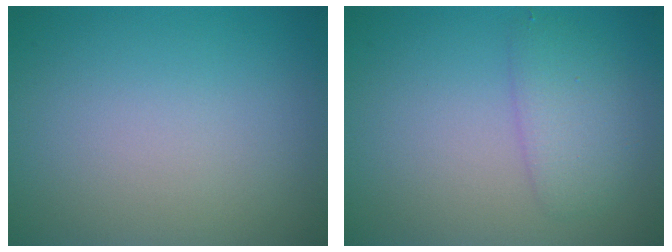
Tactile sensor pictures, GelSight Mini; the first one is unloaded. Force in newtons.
{"total": 2.7, "press": 2.7, "slide": 0.1}